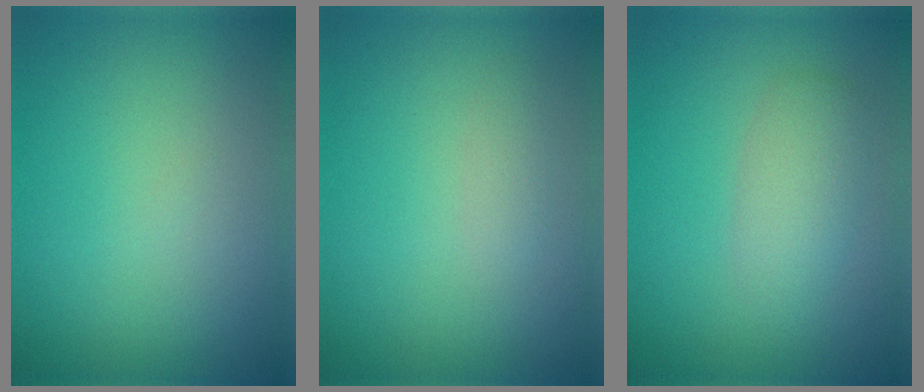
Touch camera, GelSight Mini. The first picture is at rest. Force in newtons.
{"total": 0.8, "press": 0.8, "slide": 0.0}
{"total": 2.6, "press": 2.6, "slide": 0.3}